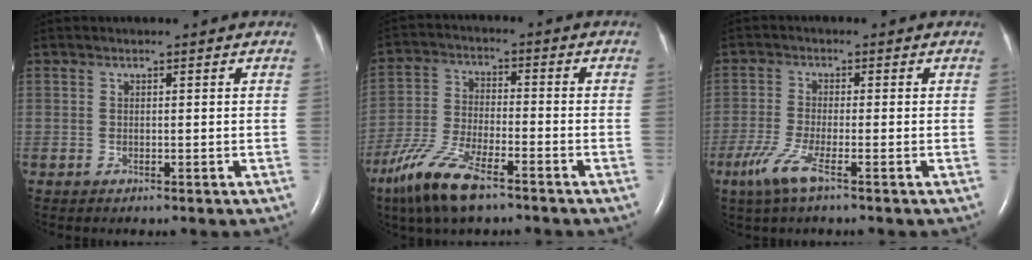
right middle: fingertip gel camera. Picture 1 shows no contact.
{"total": 11.0, "force": [-7.5, 2.7, 7.6], "torque": [-0.165, -0.022, -0.143]}
{"total": 5.1, "force": [-2.9, 0.4, 4.1], "torque": [-0.098, -0.014, -0.062]}